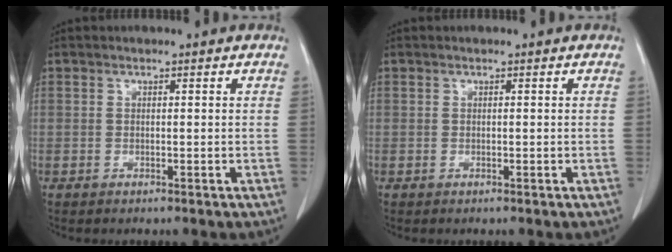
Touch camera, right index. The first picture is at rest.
{"total": 0.0}